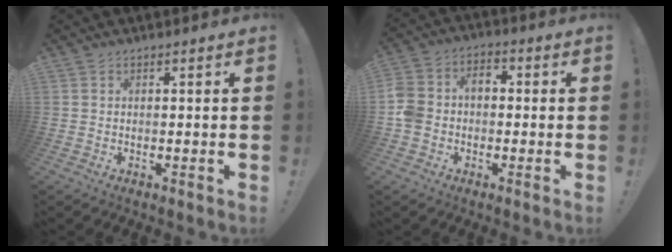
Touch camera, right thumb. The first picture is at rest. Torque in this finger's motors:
{"motor_torque": [1.51, 1.31, 0.76, -0.32, 0.02]}